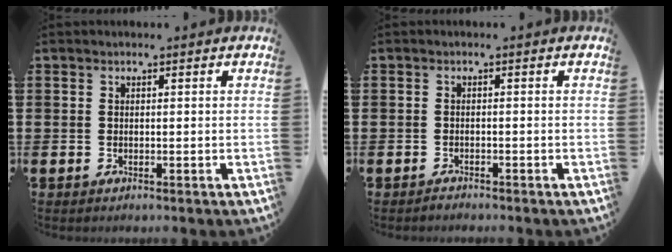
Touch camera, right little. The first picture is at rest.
{"total": 0.7, "force": [-0.7, 0.1, 0.0], "torque": [-0.002, -0.002, -0.015]}